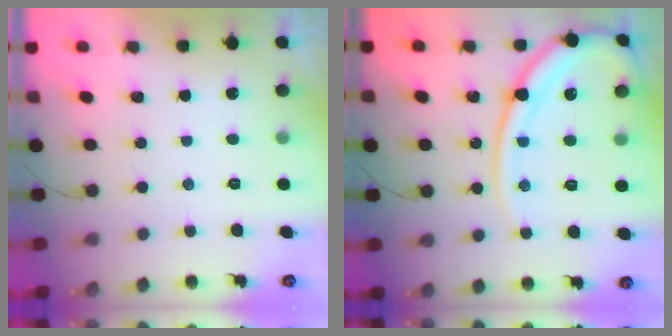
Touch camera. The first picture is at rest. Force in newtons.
{"total": 16.0, "press": 15.9, "slide": 1.7}